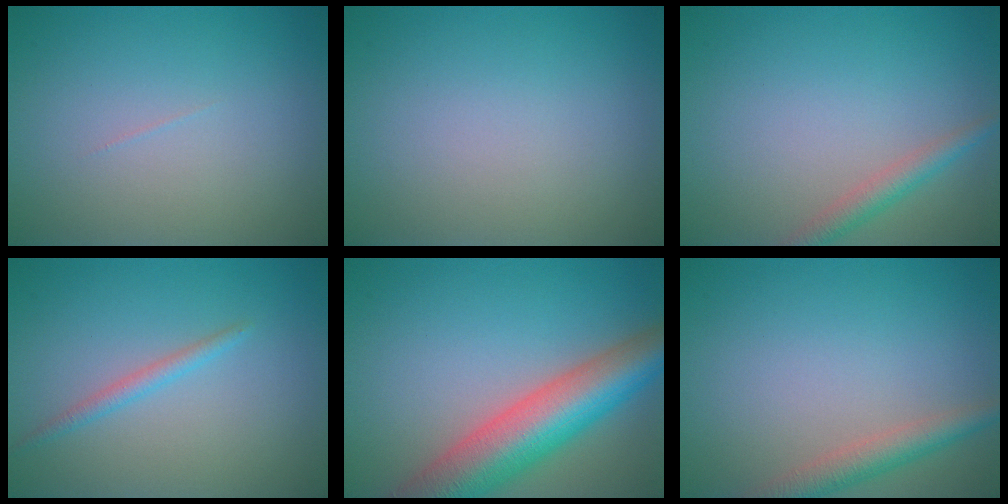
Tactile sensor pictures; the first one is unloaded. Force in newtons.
{"total": 0.0}
{"total": 2.2, "press": 2.2, "slide": 0.0}
{"total": 1.4, "press": 1.4, "slide": 0.1}
{"total": 9.9, "press": 9.9, "slide": 0.5}
{"total": 3.0, "press": 2.9, "slide": 0.1}